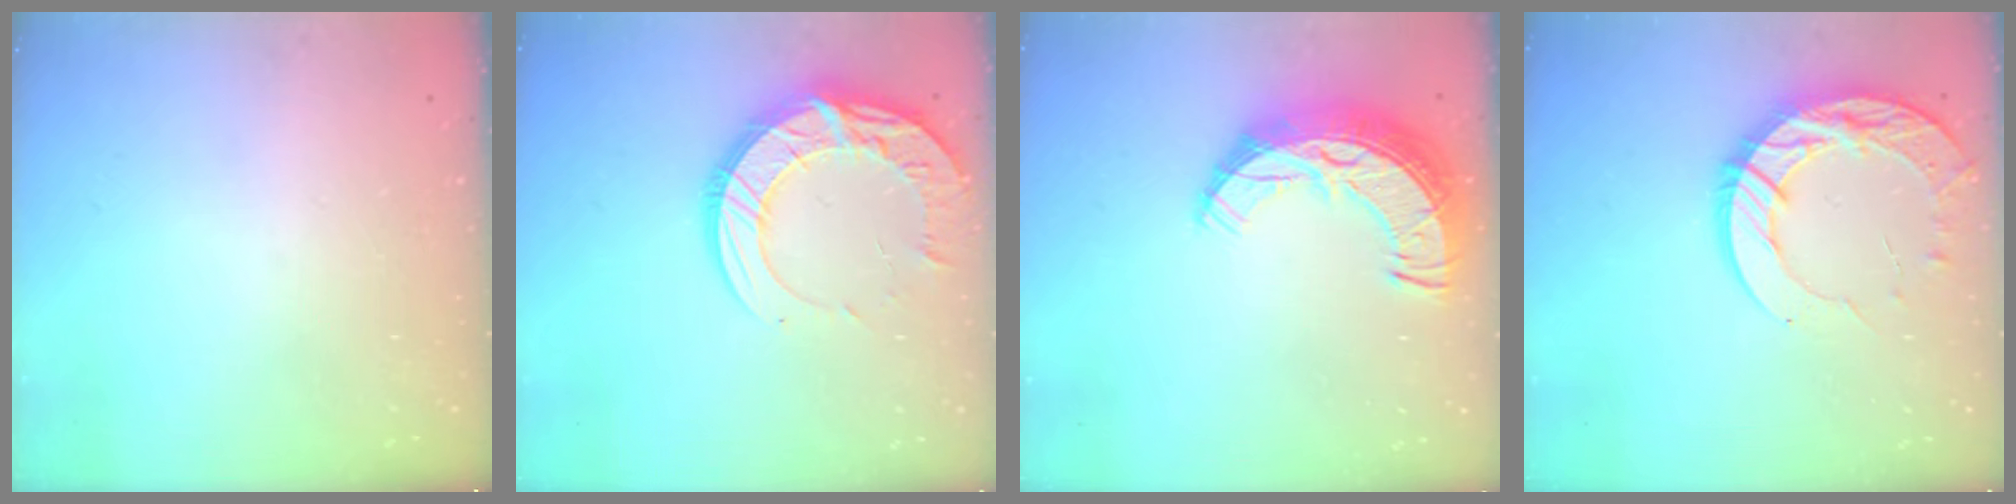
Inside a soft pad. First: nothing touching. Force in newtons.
{"total": 16.9, "press": 16.9, "slide": 1.6}
{"total": 13.3, "press": 13.3, "slide": 0.9}
{"total": 15.5, "press": 15.4, "slide": 1.2}